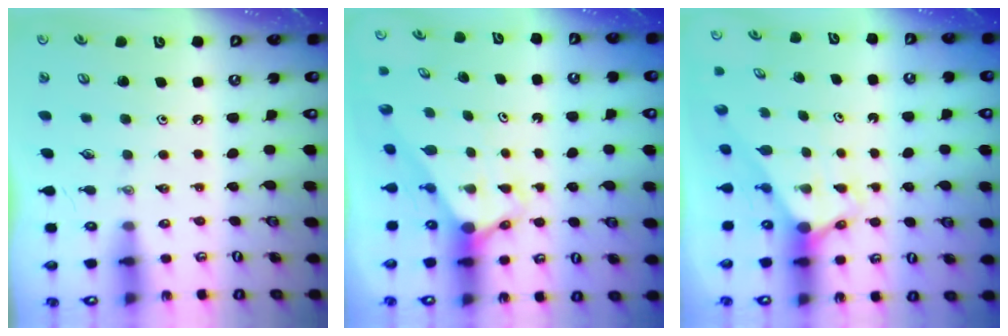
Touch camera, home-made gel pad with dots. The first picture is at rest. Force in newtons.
{"total": 2.7, "press": 2.7, "slide": 0.0}
{"total": 2.9, "press": 2.9, "slide": 0.0}